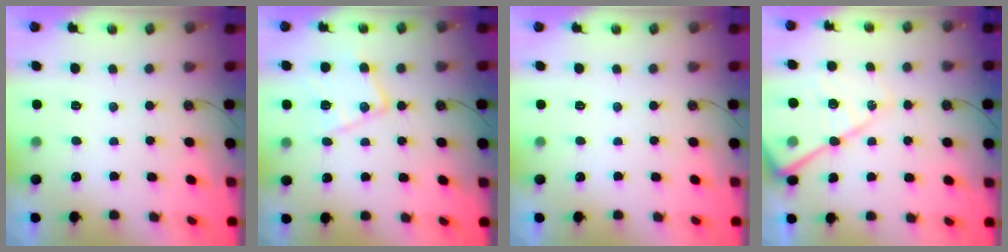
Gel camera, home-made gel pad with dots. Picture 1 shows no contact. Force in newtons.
{"total": 13.5, "press": 13.4, "slide": 1.1}
{"total": 0.0}
{"total": 16.4, "press": 16.4, "slide": 1.4}